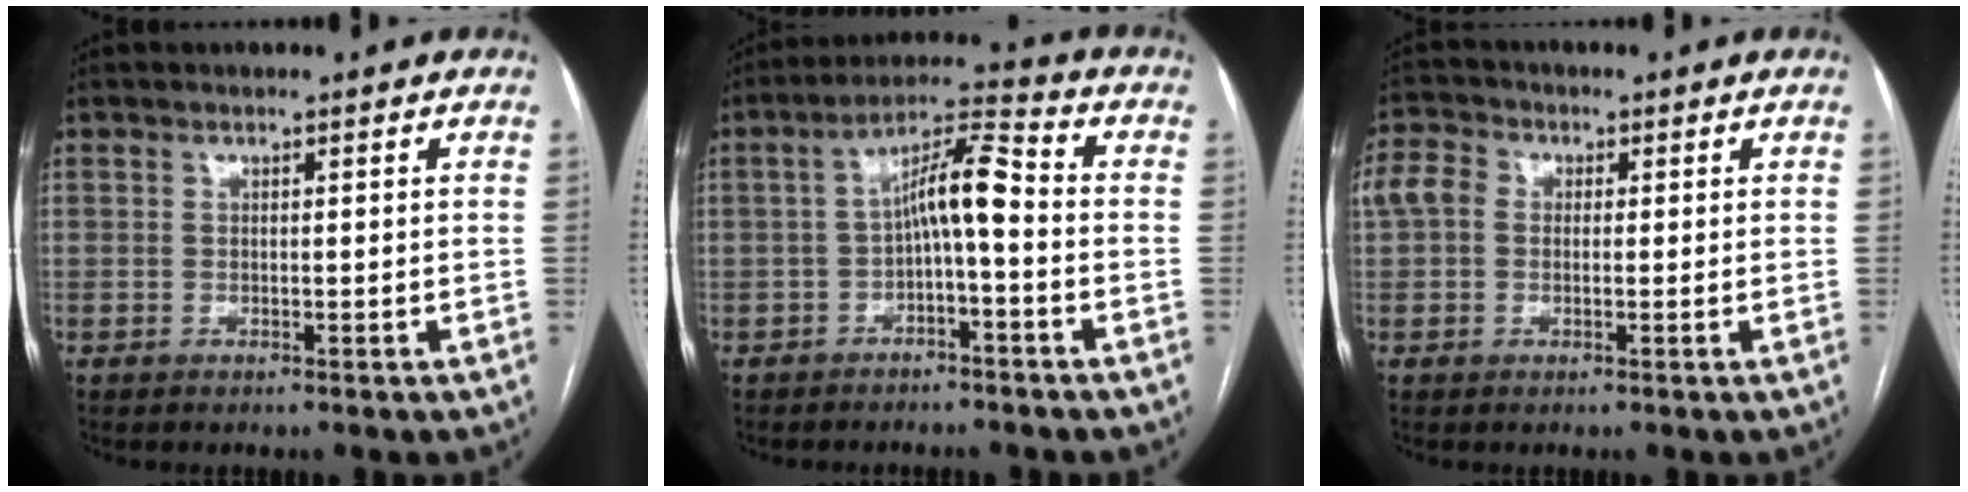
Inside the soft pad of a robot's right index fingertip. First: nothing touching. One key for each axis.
{"total": 7.8, "fx": -1.1, "fy": 1.3, "fz": 7.6, "tx": -0.132, "ty": 0.033, "tz": -0.022}
{"total": 5.6, "fx": 0.6, "fy": 4.5, "fz": 3.2, "tx": -0.084, "ty": 0.028, "tz": 0.010}